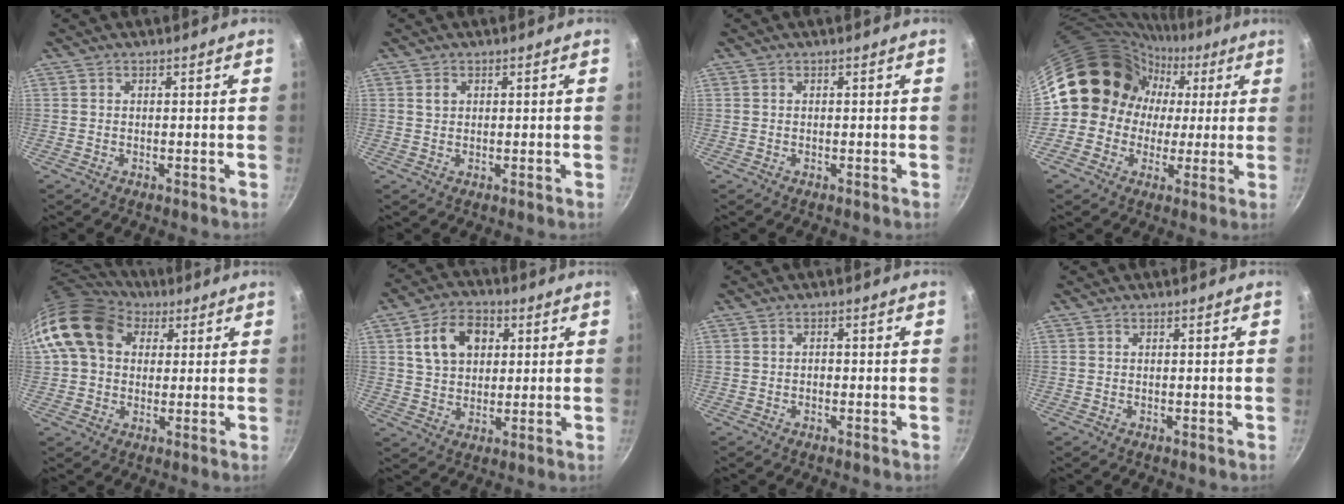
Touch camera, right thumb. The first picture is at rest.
{"total": 1.5, "force": [0.6, 1.1, 0.8], "torque": [-0.011, 0.001, 0.010]}
{"total": 0.0}
{"total": 15.2, "force": [1.4, 14.0, 5.7], "torque": [-0.038, 0.032, 0.009]}
{"total": 15.0, "force": [5.1, 11.3, 8.4], "torque": [-0.138, 0.015, 0.076]}
{"total": 11.0, "force": [3.3, 8.1, 6.8], "torque": [-0.093, 0.007, 0.050]}
{"total": 0.9, "force": [-0.3, 0.7, 0.6], "torque": [-0.009, 0.005, -0.005]}
{"total": 0.0}